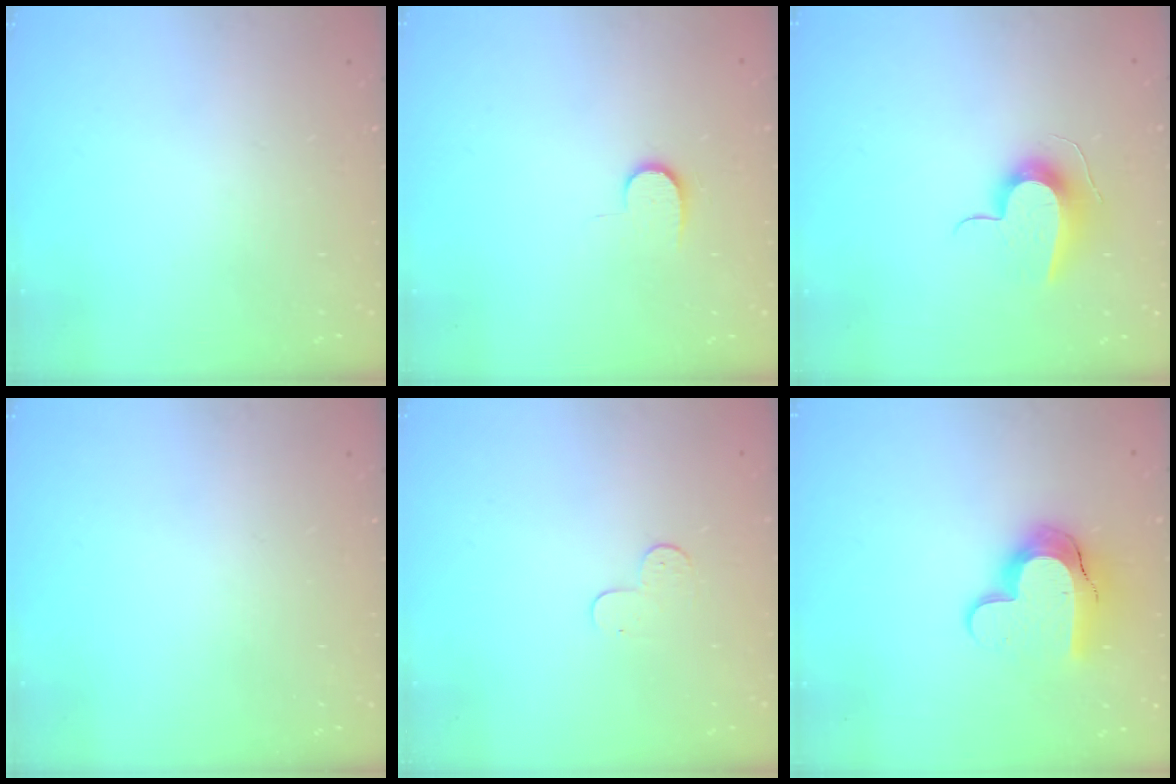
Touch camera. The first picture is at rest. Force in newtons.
{"total": 6.2, "press": 6.1, "slide": 0.7}
{"total": 11.1, "press": 11.0, "slide": 0.5}
{"total": 0.0}
{"total": 3.8, "press": 3.7, "slide": 0.4}
{"total": 13.0, "press": 13.0, "slide": 1.0}